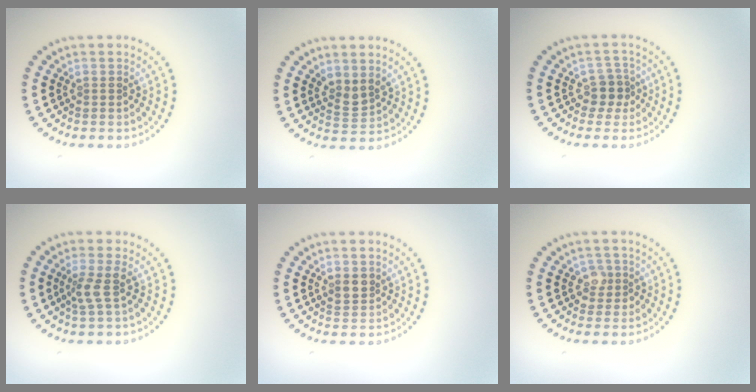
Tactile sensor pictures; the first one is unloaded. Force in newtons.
{"total": 1.9, "press": 1.4, "slide": 1.2}
{"total": 2.1, "press": 1.6, "slide": 1.2}
{"total": 1.9, "press": 1.4, "slide": 1.3}
{"total": 1.4, "press": 1.3, "slide": 0.6}
{"total": 1.6, "press": 1.3, "slide": 0.8}